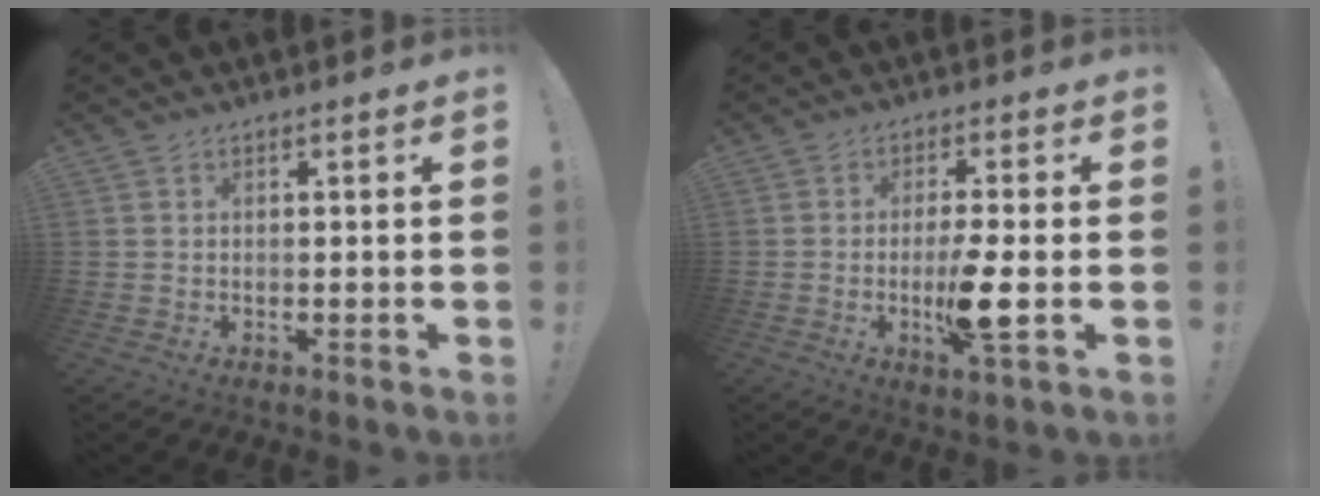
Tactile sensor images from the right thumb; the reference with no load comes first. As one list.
[{"total": 8.8, "force": [-2.2, 0.7, 8.5], "torque": [-0.151, -0.011, -0.041]}]